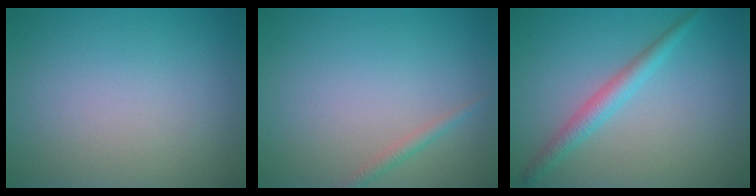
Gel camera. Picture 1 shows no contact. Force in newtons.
{"total": 1.0, "press": 1.0, "slide": 0.0}
{"total": 2.4, "press": 2.4, "slide": 0.0}